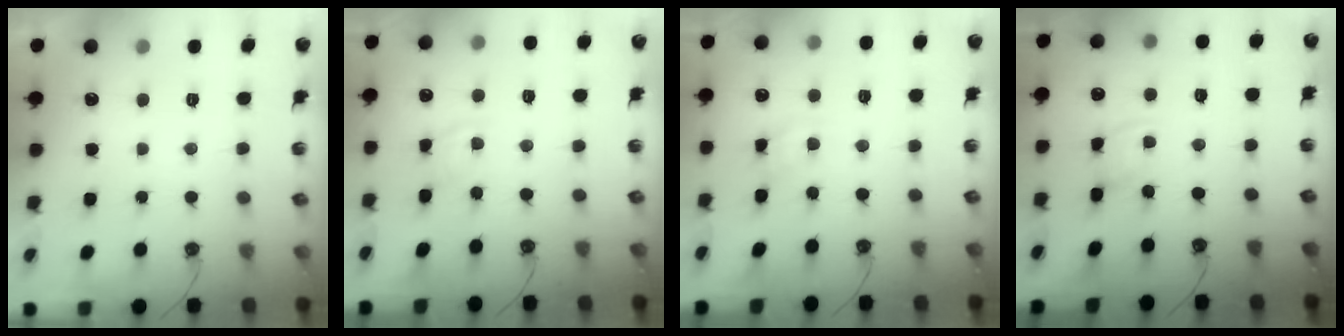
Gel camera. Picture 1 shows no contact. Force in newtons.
{"total": 5.1, "press": 5.1, "slide": 0.5}
{"total": 4.0, "press": 4.0, "slide": 0.2}
{"total": 2.6, "press": 2.6, "slide": 0.1}